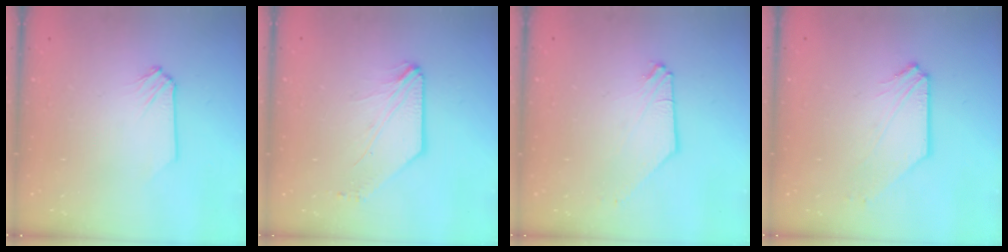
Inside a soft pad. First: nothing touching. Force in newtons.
{"total": 1.5, "press": 1.5, "slide": 0.2}
{"total": 0.0}
{"total": 2.3, "press": 2.3, "slide": 0.2}